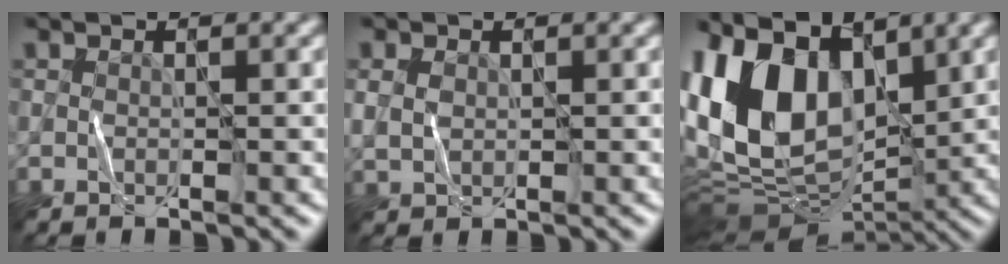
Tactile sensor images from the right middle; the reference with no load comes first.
{"total": 1.2, "force": [0.1, 1.0, 0.6], "torque": [-0.019, -0.003, 0.008]}
{"total": 12.5, "force": [2.8, 8.1, 9.1], "torque": [-0.190, 0.011, 0.036]}